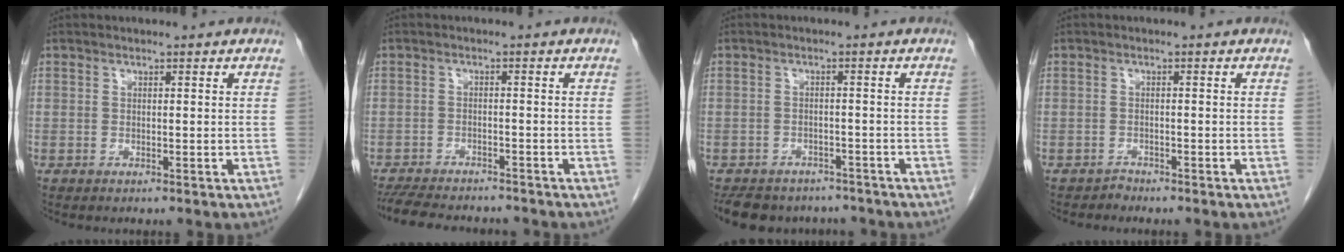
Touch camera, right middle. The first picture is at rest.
{"total": 12.0, "force": [-10.7, 2.9, 4.7], "torque": [-0.093, -0.011, -0.149]}
{"total": 11.1, "force": [-9.5, 4.9, 2.8], "torque": [-0.054, 0.002, -0.118]}
{"total": 0.8, "force": [-0.6, 0.2, -0.3], "torque": [0.007, -0.002, -0.013]}